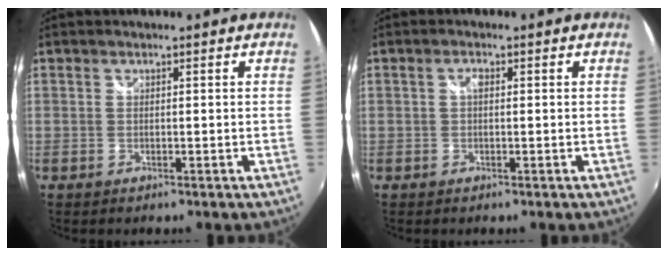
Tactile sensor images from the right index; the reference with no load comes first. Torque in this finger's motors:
{"motor_torque": [0.14, -0.05, 0.06, 0.03]}